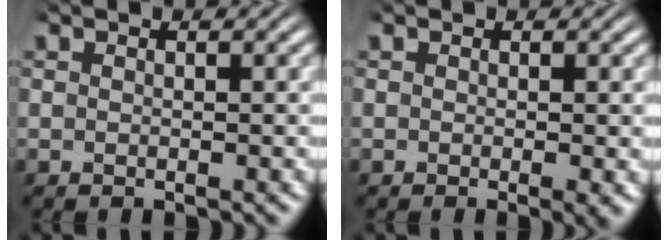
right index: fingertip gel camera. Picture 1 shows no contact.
{"total": 0.7, "force": [-0.1, 0.1, 0.7], "torque": [-0.008, 0.000, -0.003]}